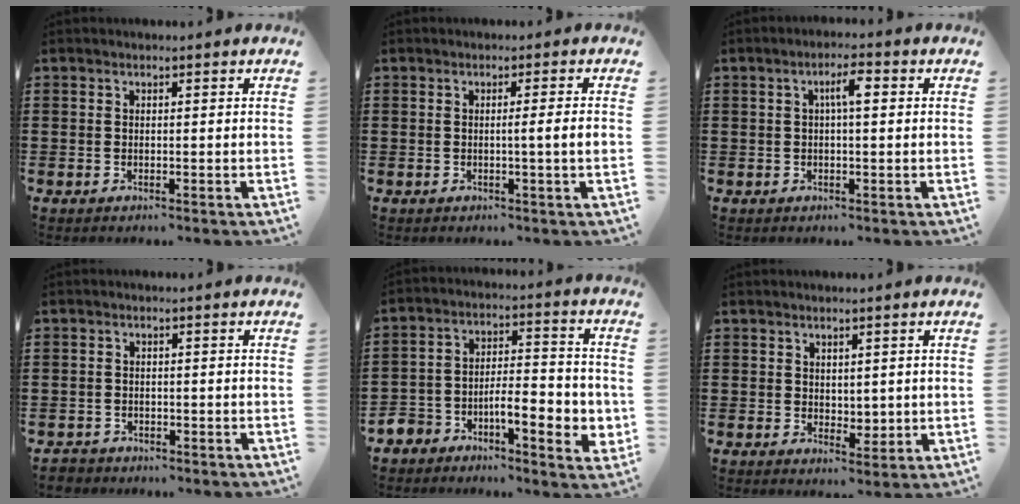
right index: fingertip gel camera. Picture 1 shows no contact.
{"total": 3.0, "force": [-0.1, -0.4, 3.0], "torque": [-0.052, -0.007, -0.006]}
{"total": 3.5, "force": [0.5, 0.8, 3.3], "torque": [-0.057, 0.006, 0.003]}
{"total": 1.7, "force": [-1.6, 0.6, -0.2], "torque": [-0.001, 0.004, -0.038]}
{"total": 7.2, "force": [-3.9, 2.9, 5.3], "torque": [-0.097, -0.002, -0.073]}
{"total": 2.4, "force": [1.4, 1.8, 0.7], "torque": [-0.012, 0.006, 0.024]}